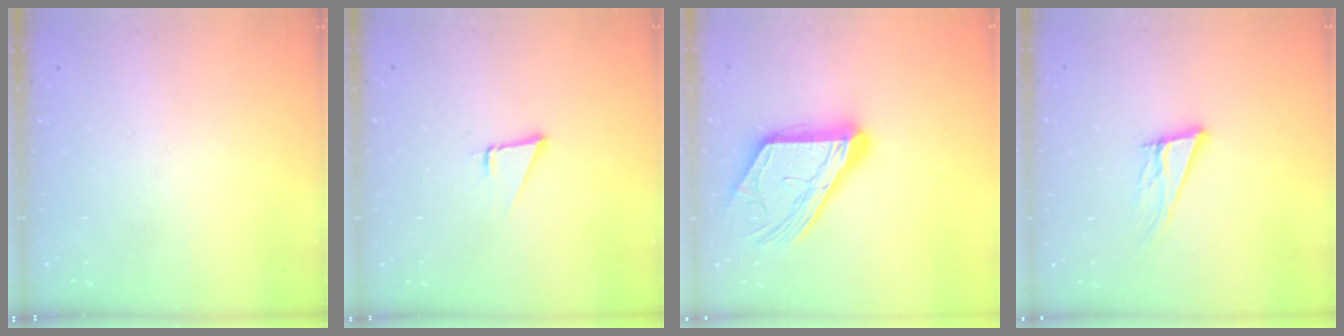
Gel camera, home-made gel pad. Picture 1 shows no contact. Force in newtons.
{"total": 1.9, "press": 1.9, "slide": 0.1}
{"total": 17.1, "press": 17.0, "slide": 1.6}
{"total": 12.4, "press": 11.9, "slide": 3.3}